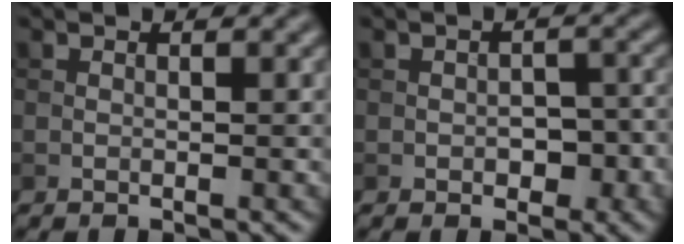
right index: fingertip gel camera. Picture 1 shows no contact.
{"total": 2.7, "force": [-0.8, 1.8, 1.9], "torque": [-0.026, -0.003, -0.008]}